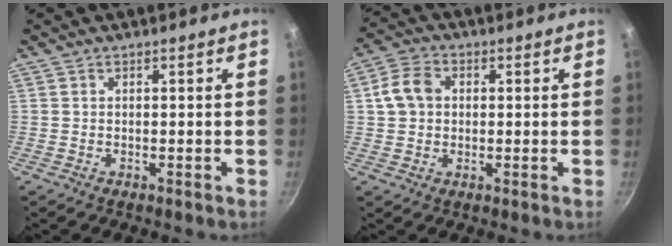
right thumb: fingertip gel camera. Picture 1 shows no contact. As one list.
[{"total": 6.6, "force": [0.8, 5.3, 3.8], "torque": [-0.056, 0.015, 0.005]}]